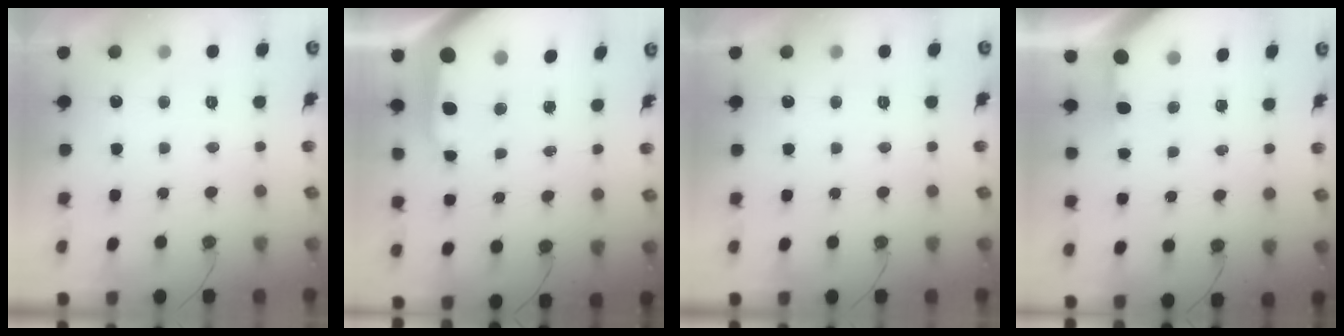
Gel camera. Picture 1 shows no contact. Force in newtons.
{"total": 12.0, "press": 11.9, "slide": 1.1}
{"total": 0.0}
{"total": 3.0, "press": 3.0, "slide": 0.2}